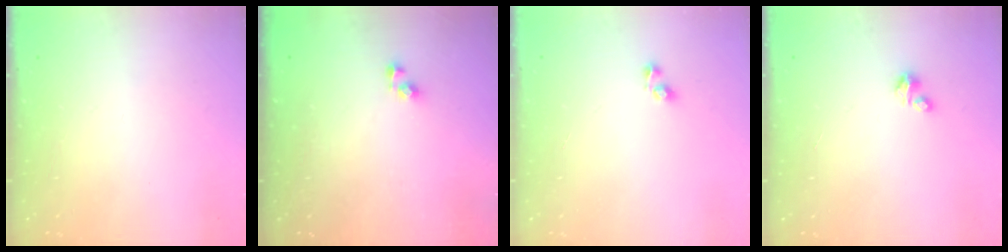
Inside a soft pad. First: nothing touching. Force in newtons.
{"total": 3.7, "press": 3.7, "slide": 0.2}
{"total": 2.2, "press": 1.9, "slide": 1.1}
{"total": 0.9, "press": 0.9, "slide": 0.2}